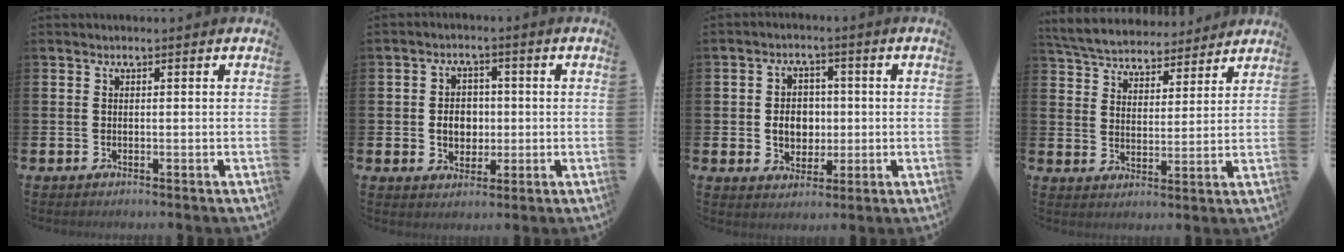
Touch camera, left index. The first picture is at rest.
{"total": 4.0, "force": [0.0, 3.4, 2.2], "torque": [-0.034, 0.005, -0.009]}
{"total": 4.4, "force": [0.0, 3.7, 2.3], "torque": [-0.037, 0.007, -0.008]}
{"total": 5.8, "force": [5.7, 1.3, 0.5], "torque": [-0.040, -0.037, 0.100]}